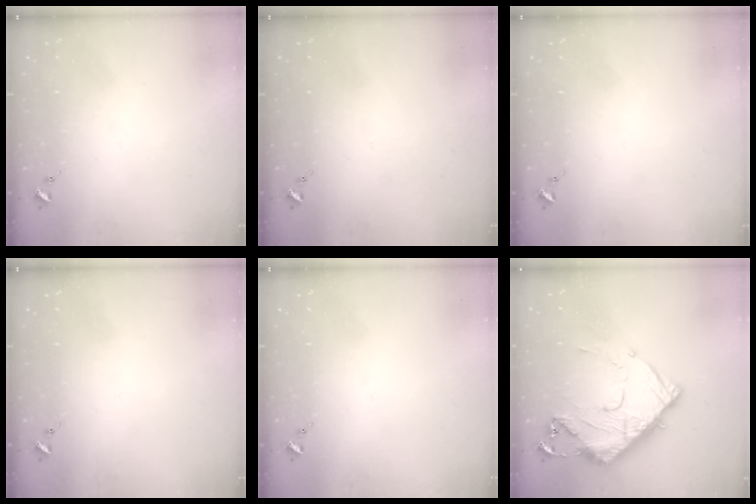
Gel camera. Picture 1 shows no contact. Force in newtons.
{"total": 0.0}
{"total": 0.0}
{"total": 0.0}
{"total": 0.0}
{"total": 14.8, "press": 14.7, "slide": 1.5}